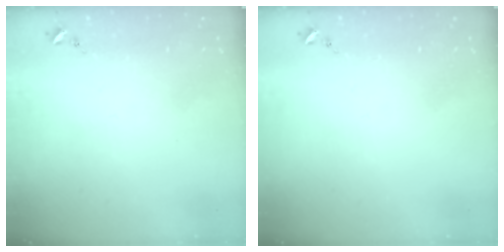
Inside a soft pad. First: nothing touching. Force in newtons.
{"total": 0.0}